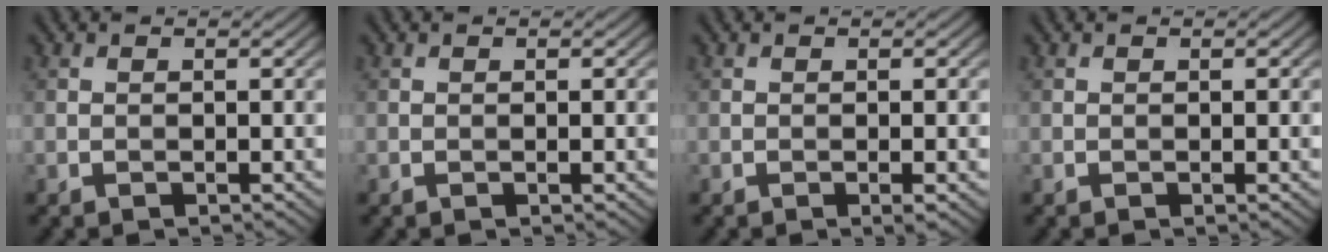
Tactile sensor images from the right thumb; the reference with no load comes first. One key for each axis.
{"total": 0.6, "fx": 0.0, "fy": 0.1, "fz": 0.6, "tx": -0.010, "ty": -0.002, "tz": -0.001}
{"total": 1.4, "fx": -0.4, "fy": 0.1, "fz": 1.3, "tx": -0.024, "ty": -0.003, "tz": -0.007}
{"total": 0.8, "fx": -0.1, "fy": 0.1, "fz": 0.8, "tx": -0.011, "ty": -0.002, "tz": -0.001}